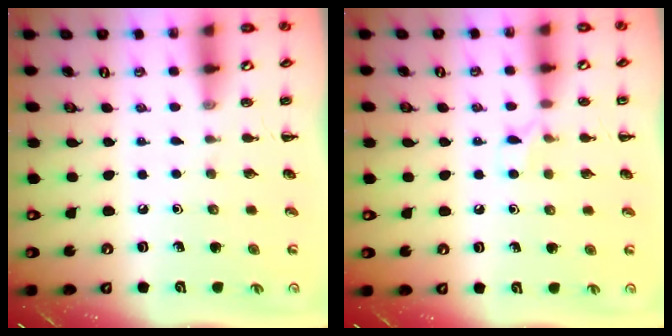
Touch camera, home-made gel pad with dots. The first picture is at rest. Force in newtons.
{"total": 6.3, "press": 5.9, "slide": 2.0}